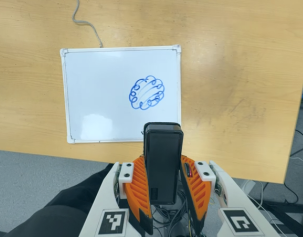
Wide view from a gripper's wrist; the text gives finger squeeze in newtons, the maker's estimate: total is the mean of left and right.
{"total": 5.3, "left": 3.2, "right": 7.4}